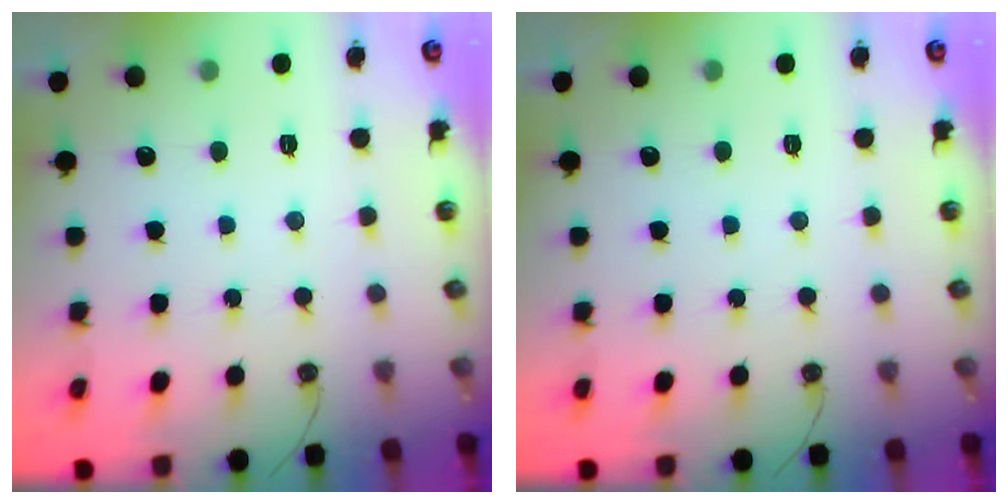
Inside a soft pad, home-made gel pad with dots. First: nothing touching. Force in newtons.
{"total": 0.0}